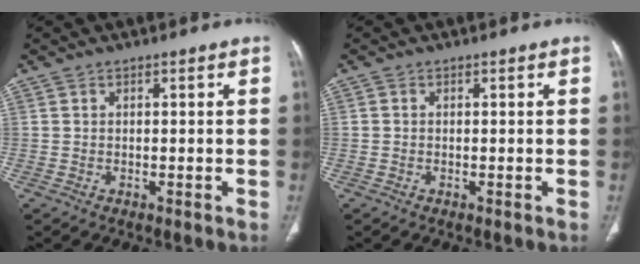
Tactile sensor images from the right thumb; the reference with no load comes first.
{"total": 0.0}